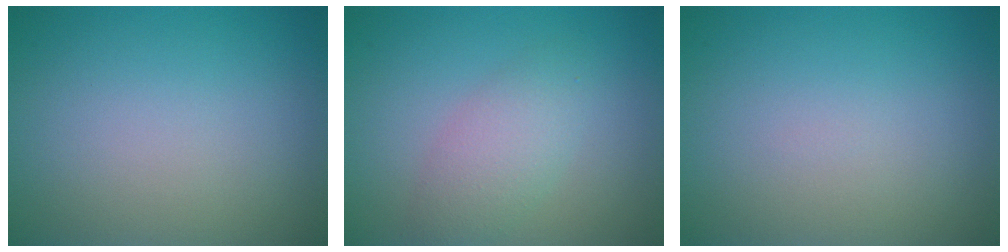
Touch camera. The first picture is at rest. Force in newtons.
{"total": 3.0, "press": 3.0, "slide": 0.1}
{"total": 0.0}